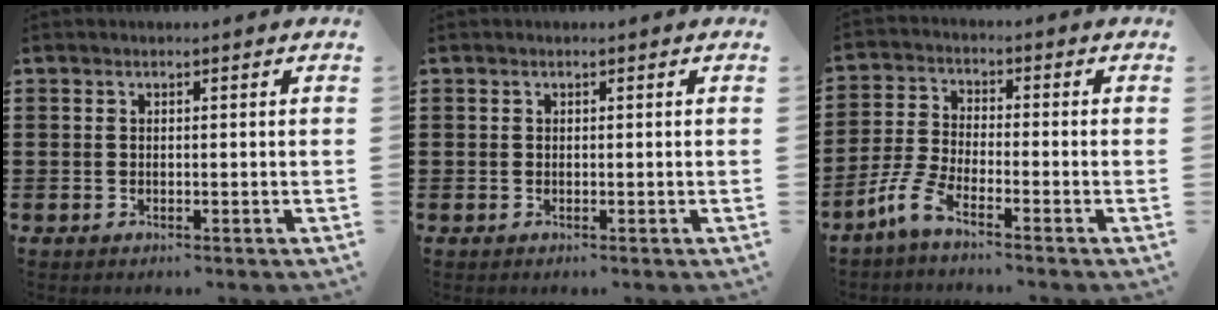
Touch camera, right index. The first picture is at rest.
{"total": 0.0}
{"total": 5.1, "force": [-3.9, 0.7, 3.2], "torque": [-0.104, -0.017, -0.084]}